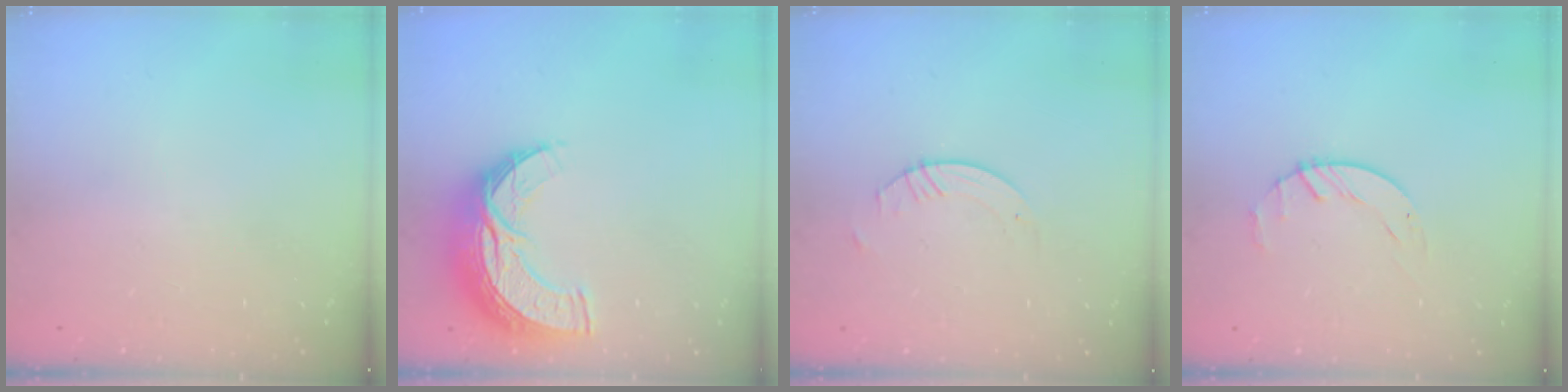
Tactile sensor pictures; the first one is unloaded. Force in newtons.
{"total": 13.7, "press": 13.6, "slide": 0.8}
{"total": 0.8, "press": 0.8, "slide": 0.2}
{"total": 1.6, "press": 1.6, "slide": 0.3}